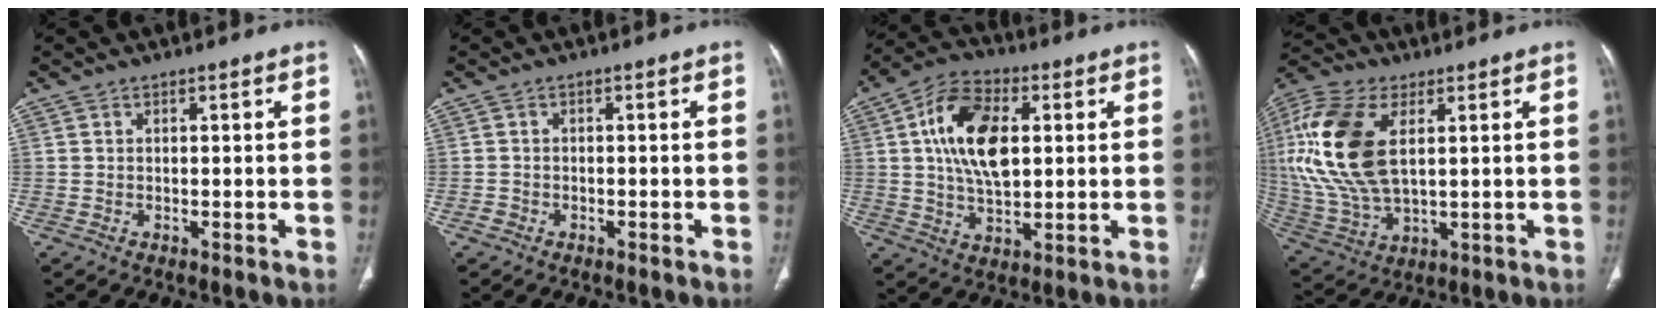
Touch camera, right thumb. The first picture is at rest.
{"total": 1.1, "force": [-0.6, 0.8, 0.1], "torque": [-0.003, 0.003, -0.015]}
{"total": 14.6, "force": [2.8, 8.3, 11.7], "torque": [-0.200, 0.004, 0.045]}
{"total": 20.0, "force": [4.5, 10.8, 16.1], "torque": [-0.354, -0.008, 0.087]}